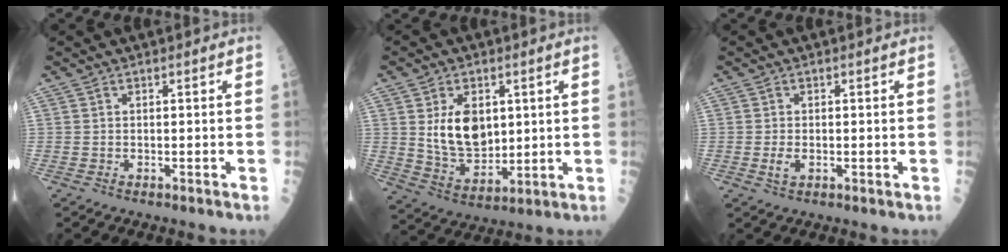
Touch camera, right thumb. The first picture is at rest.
{"total": 11.1, "force": [2.5, 7.1, 8.1], "torque": [-0.114, -0.022, 0.059]}
{"total": 2.1, "force": [-0.3, 1.2, 1.7], "torque": [-0.027, -0.001, -0.006]}